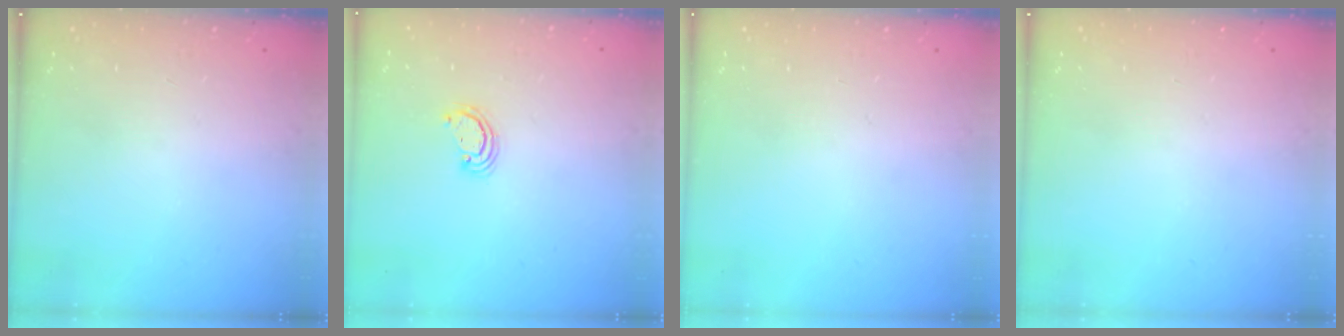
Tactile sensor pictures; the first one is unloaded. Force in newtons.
{"total": 2.3, "press": 2.3, "slide": 0.3}
{"total": 0.0}
{"total": 0.0}